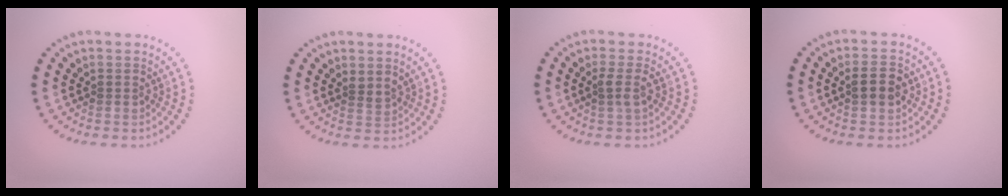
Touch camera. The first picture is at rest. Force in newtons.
{"total": 1.0, "press": 0.6, "slide": 0.7}
{"total": 1.4, "press": 1.2, "slide": 0.7}
{"total": 2.5, "press": 2.5, "slide": 0.2}